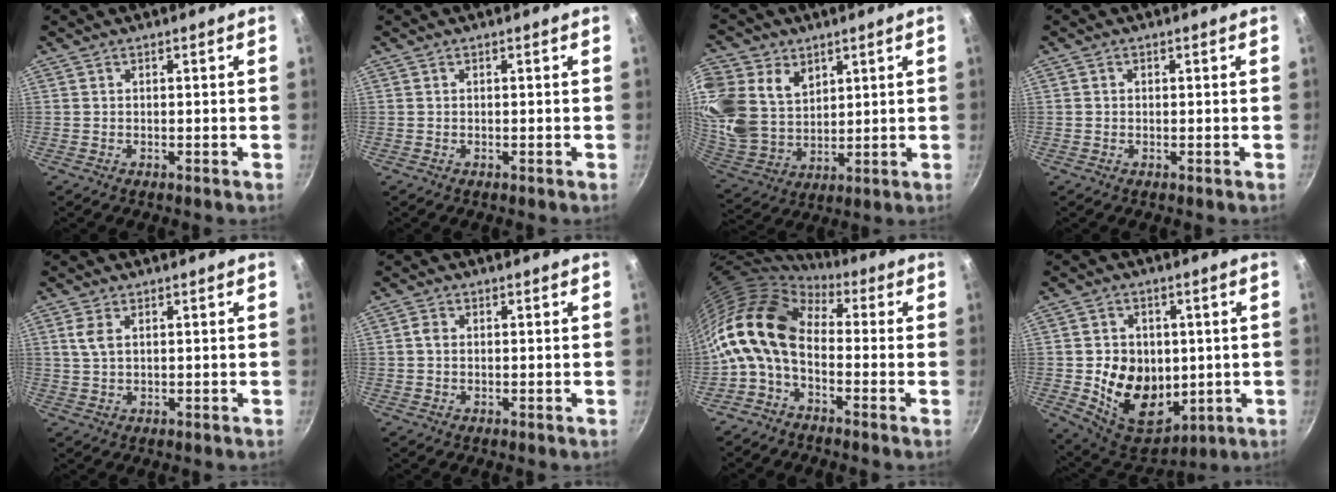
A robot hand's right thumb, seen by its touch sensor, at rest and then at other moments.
{"total": 0.0}
{"total": 21.2, "force": [8.3, 16.0, 11.1], "torque": [-0.258, -0.009, 0.172]}
{"total": 0.6, "force": [0.0, 0.5, 0.2], "torque": [-0.003, 0.003, 0.001]}
{"total": 3.4, "force": [1.1, 2.0, 2.6], "torque": [-0.050, -0.002, 0.020]}
{"total": 1.7, "force": [0.1, 1.4, 1.0], "torque": [-0.018, 0.004, -0.001]}
{"total": 13.7, "force": [-1.1, 8.7, 10.5], "torque": [-0.192, 0.029, -0.043]}
{"total": 16.3, "force": [-0.7, 12.6, 10.3], "torque": [-0.132, -0.018, 0.010]}